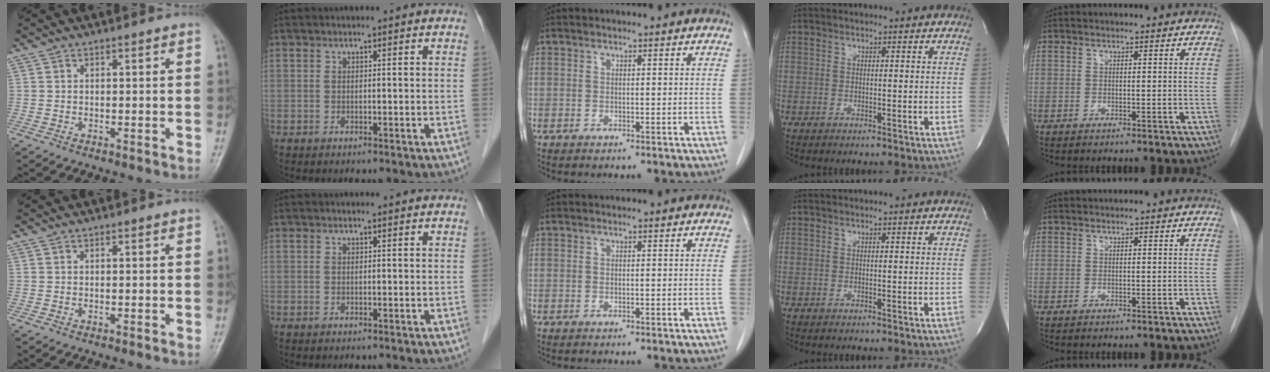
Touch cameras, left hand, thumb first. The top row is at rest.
{}